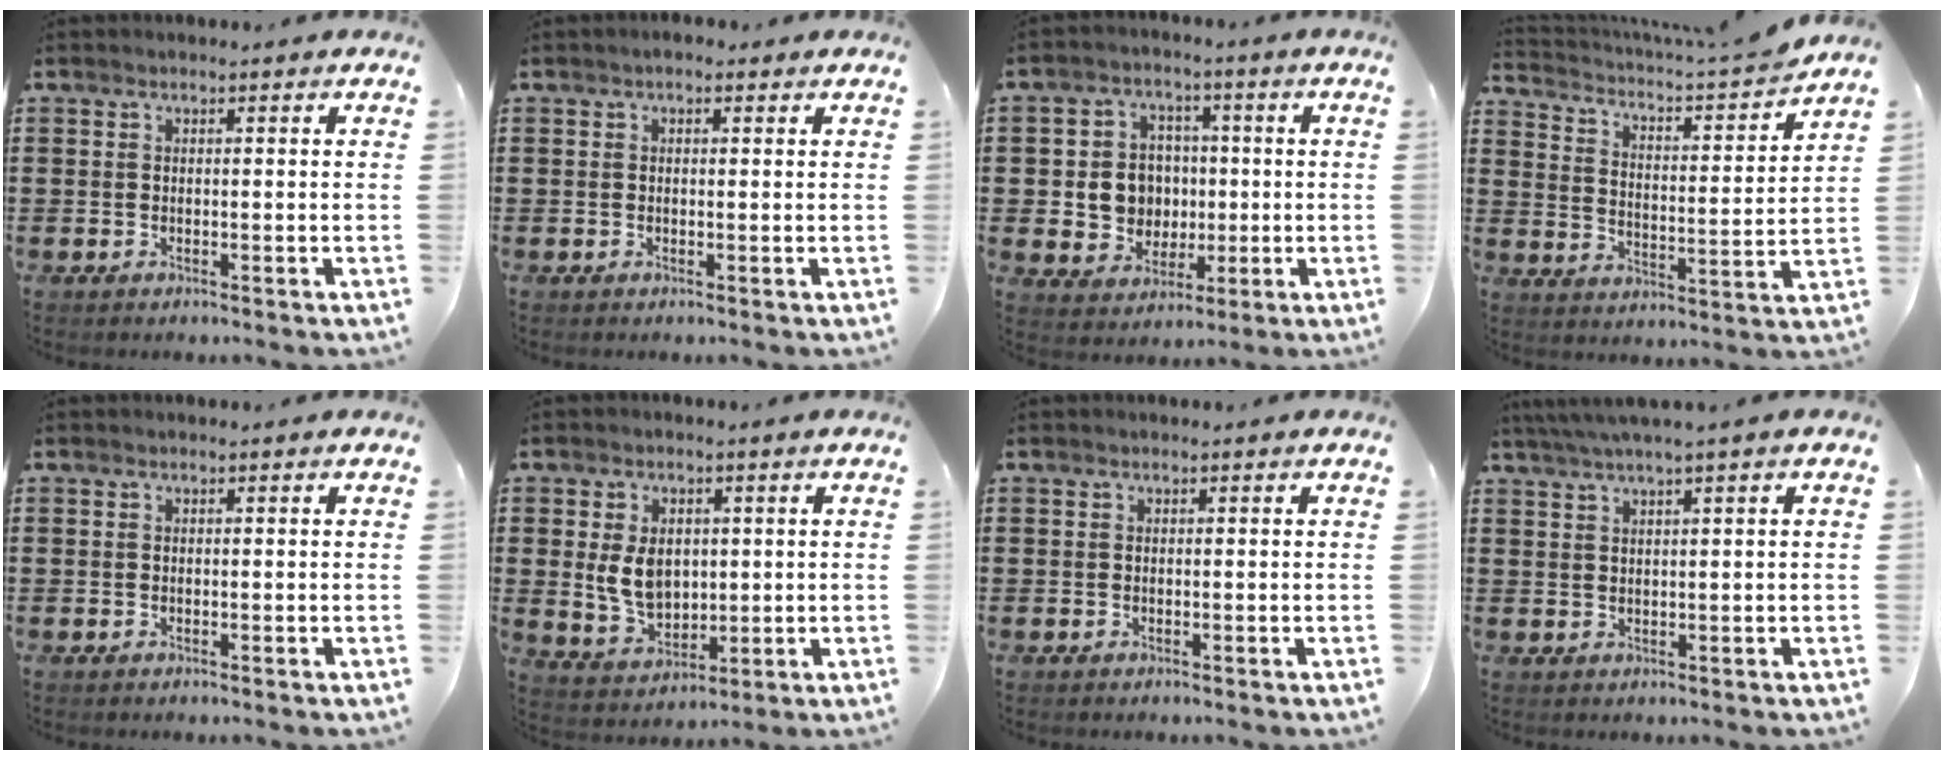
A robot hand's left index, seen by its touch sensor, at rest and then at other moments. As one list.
[{"total": 0.8, "force": [0.2, 0.5, 0.6], "torque": [-0.011, 0.006, 0.002]}, {"total": 6.9, "force": [0.1, 6.6, 2.2], "torque": [-0.058, 0.018, 0.005]}, {"total": 2.9, "force": [2.6, 0.1, 1.2], "torque": [-0.043, -0.031, 0.032]}, {"total": 0.0}, {"total": 6.6, "force": [0.8, 4.8, 4.4], "torque": [-0.101, 0.006, 0.010]}, {"total": 0.0}, {"total": 2.1, "force": [1.2, -0.3, 1.7], "torque": [-0.033, 0.001, 0.022]}]